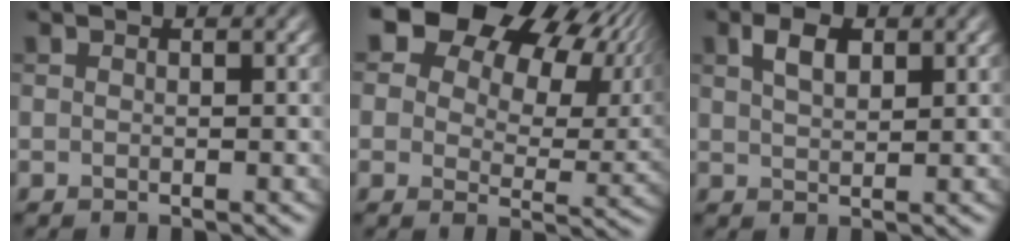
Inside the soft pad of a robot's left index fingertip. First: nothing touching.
{"total": 16.5, "force": [8.5, 10.6, 9.3], "torque": [-0.145, 0.044, 0.149]}
{"total": 2.7, "force": [1.3, 1.3, 2.0], "torque": [-0.040, 0.005, 0.027]}